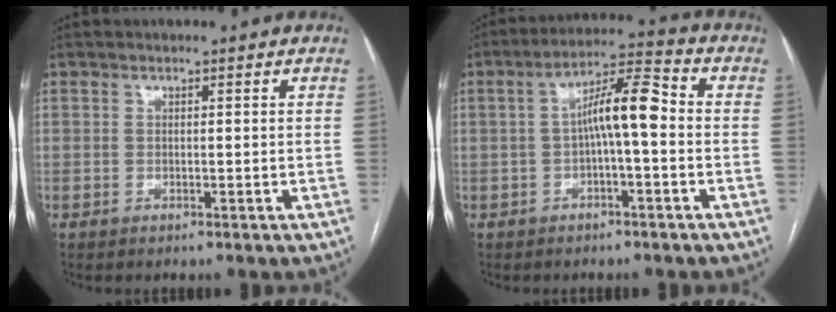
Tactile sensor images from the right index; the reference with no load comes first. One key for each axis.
{"total": 8.1, "fx": -0.3, "fy": 1.4, "fz": 7.9, "tx": -0.136, "ty": 0.030, "tz": -0.008}